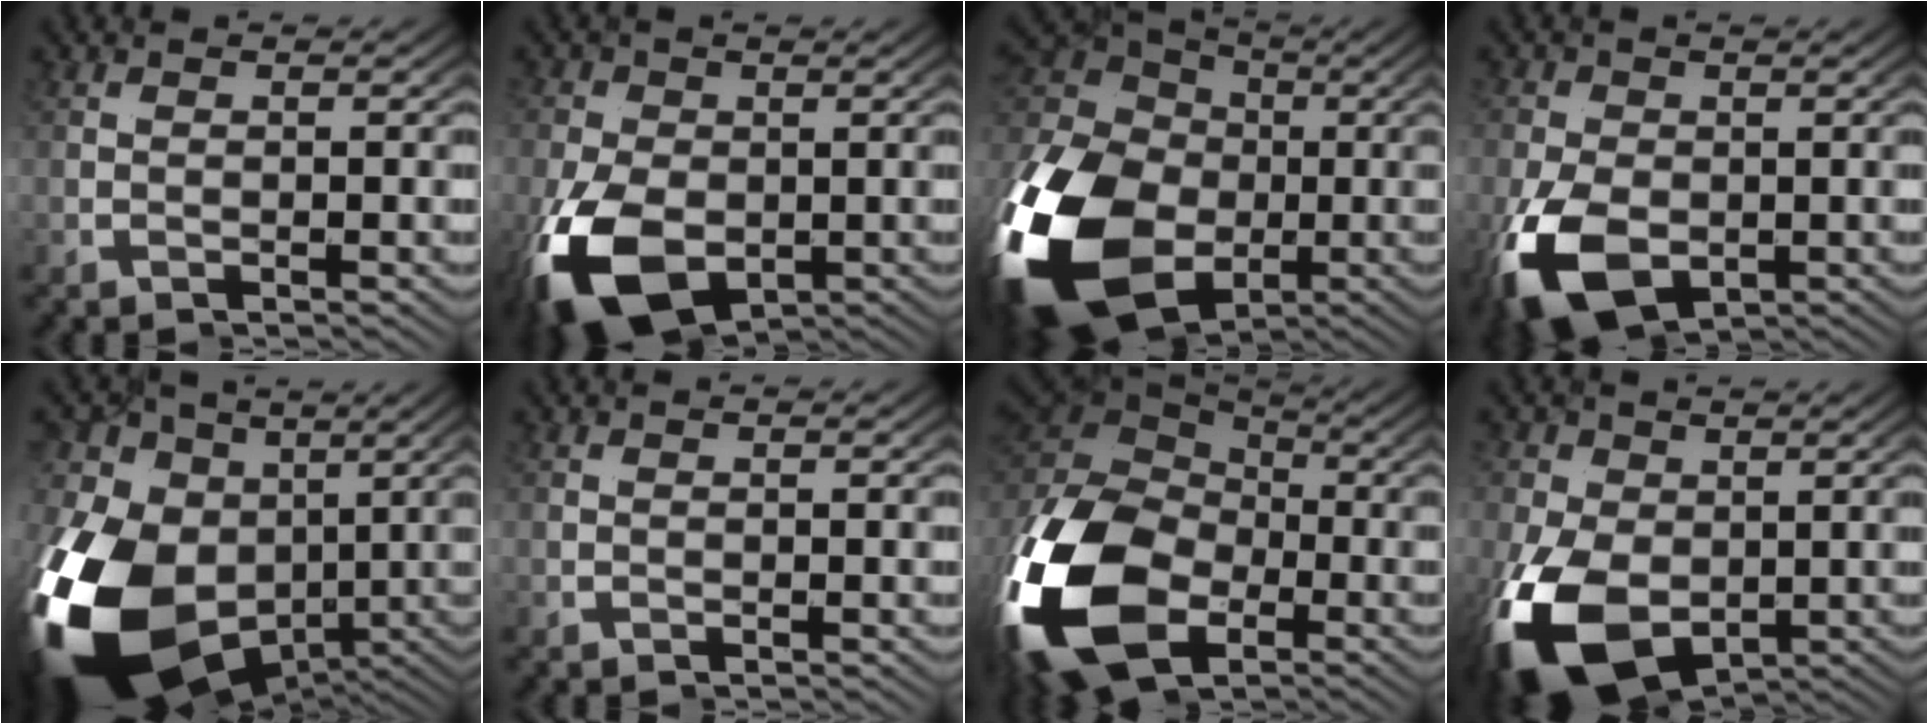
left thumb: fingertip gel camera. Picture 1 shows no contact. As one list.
[{"total": 10.7, "force": [-3.0, 7.4, 7.2], "torque": [-0.156, -0.044, -0.034]}, {"total": 19.5, "force": [-2.3, 12.5, 14.8], "torque": [-0.299, -0.034, -0.032]}, {"total": 8.4, "force": [-2.5, 5.9, 5.5], "torque": [-0.119, -0.037, -0.029]}, {"total": 20.8, "force": [-3.8, 14.1, 14.9], "torque": [-0.284, -0.042, -0.050]}, {"total": 0.0}, {"total": 17.1, "force": [-3.1, 10.3, 13.3], "torque": [-0.278, -0.033, -0.035]}, {"total": 12.8, "force": [-3.2, 9.2, 8.4], "torque": [-0.192, -0.052, -0.037]}]